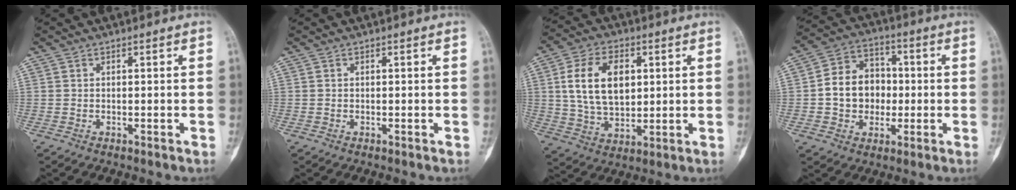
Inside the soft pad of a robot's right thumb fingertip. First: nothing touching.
{"total": 0.0}
{"total": 13.8, "force": [2.9, 8.8, 10.2], "torque": [-0.161, -0.008, 0.055]}
{"total": 11.7, "force": [-0.7, 9.8, 6.4], "torque": [-0.065, 0.025, -0.018]}